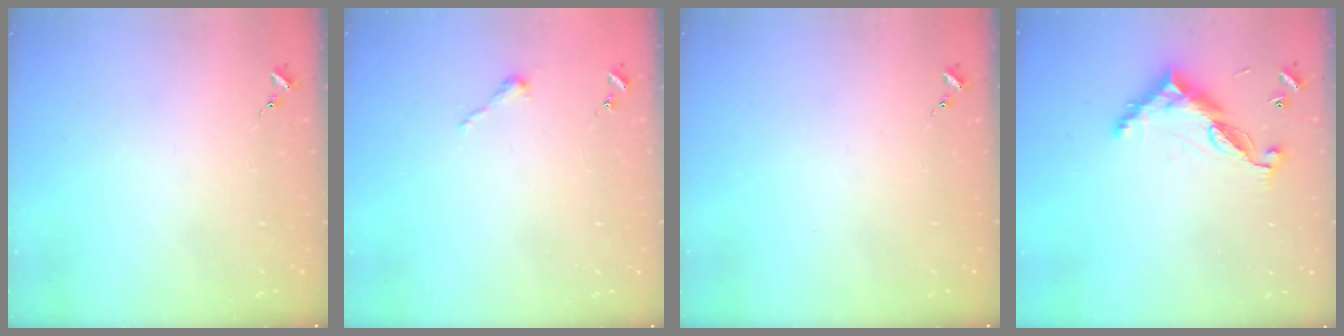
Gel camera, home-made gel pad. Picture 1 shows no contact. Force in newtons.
{"total": 2.5, "press": 2.5, "slide": 0.2}
{"total": 0.0}
{"total": 9.9, "press": 9.9, "slide": 0.4}